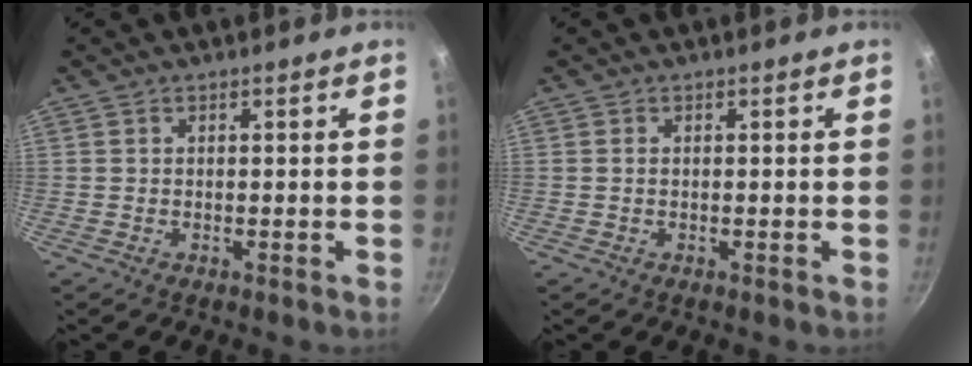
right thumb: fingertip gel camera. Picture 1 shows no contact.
{"total": 0.5, "force": [0.1, 0.3, 0.4], "torque": [-0.007, 0.002, 0.000]}